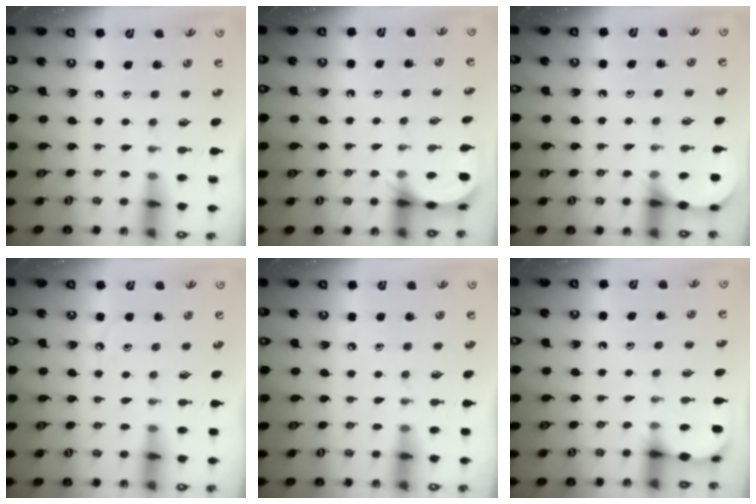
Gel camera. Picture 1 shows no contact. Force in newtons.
{"total": 4.1, "press": 4.0, "slide": 0.4}
{"total": 4.5, "press": 4.4, "slide": 0.3}
{"total": 4.7, "press": 4.7, "slide": 0.6}
{"total": 3.6, "press": 3.5, "slide": 0.6}
{"total": 2.9, "press": 2.9, "slide": 0.3}